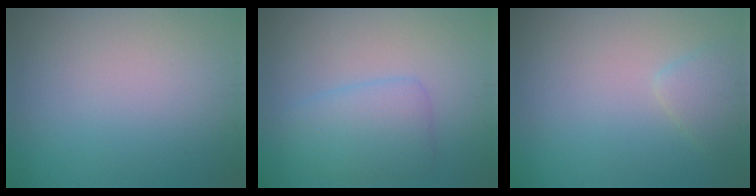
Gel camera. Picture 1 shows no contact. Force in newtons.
{"total": 3.7, "press": 3.7, "slide": 0.2}
{"total": 1.7, "press": 1.7, "slide": 0.2}